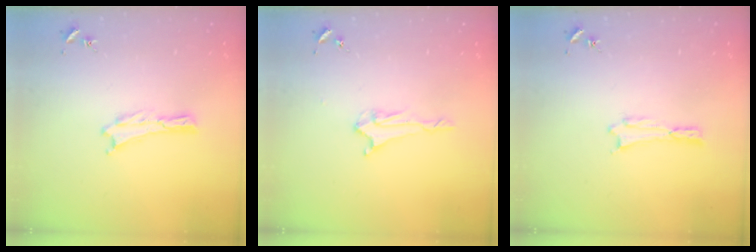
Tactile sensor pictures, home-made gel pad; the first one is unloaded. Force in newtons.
{"total": 2.1, "press": 2.0, "slide": 0.4}
{"total": 0.0}